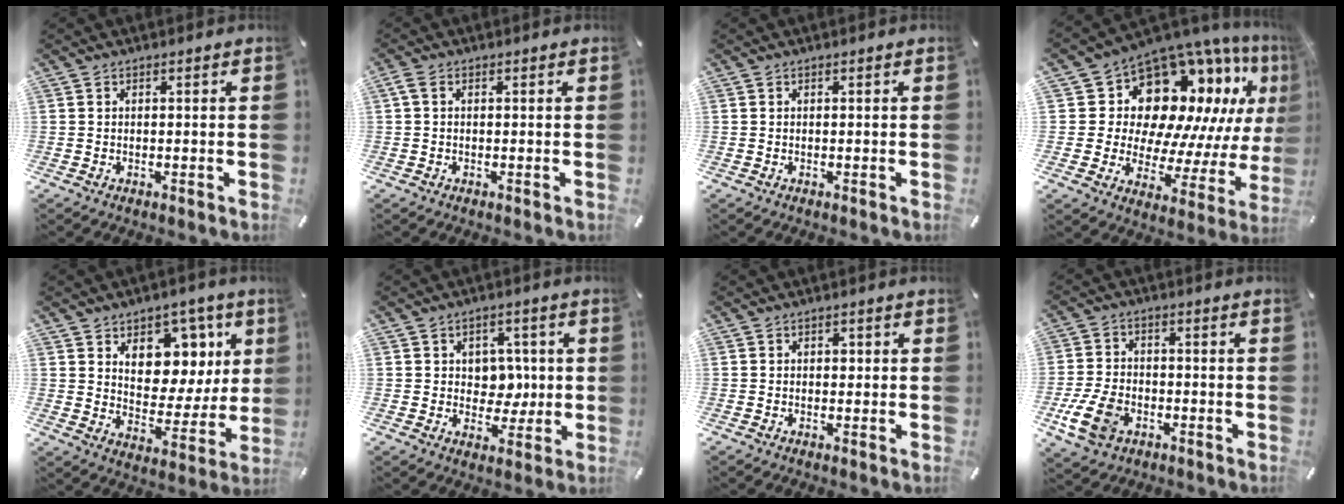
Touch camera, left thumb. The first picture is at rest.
{"total": 1.3, "force": [0.1, 0.6, 1.1], "torque": [-0.024, 0.005, 0.001]}
{"total": 0.0}
{"total": 15.6, "force": [9.3, 10.5, 6.9], "torque": [-0.109, -0.105, 0.173]}
{"total": 11.2, "force": [5.1, 9.0, 4.4], "torque": [-0.052, -0.049, 0.095]}
{"total": 6.5, "force": [0.7, 5.8, 2.8], "torque": [-0.030, -0.001, 0.009]}
{"total": 1.1, "force": [0.1, 1.0, 0.6], "torque": [-0.004, 0.002, -0.001]}
{"total": 9.7, "force": [-3.7, 6.8, 5.8], "torque": [-0.133, 0.005, -0.071]}